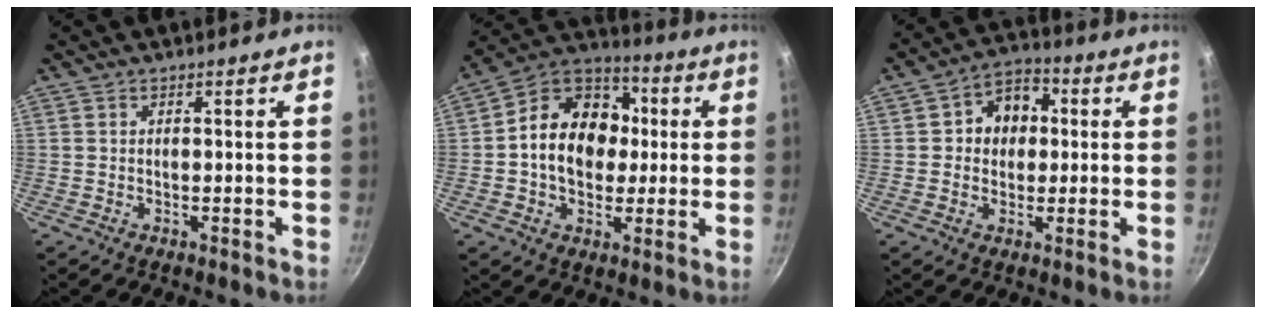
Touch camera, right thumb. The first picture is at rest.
{"total": 16.8, "force": [0.5, 12.9, 10.7], "torque": [-0.140, 0.029, -0.010]}
{"total": 8.8, "force": [1.2, 7.2, 4.8], "torque": [-0.026, 0.011, 0.005]}